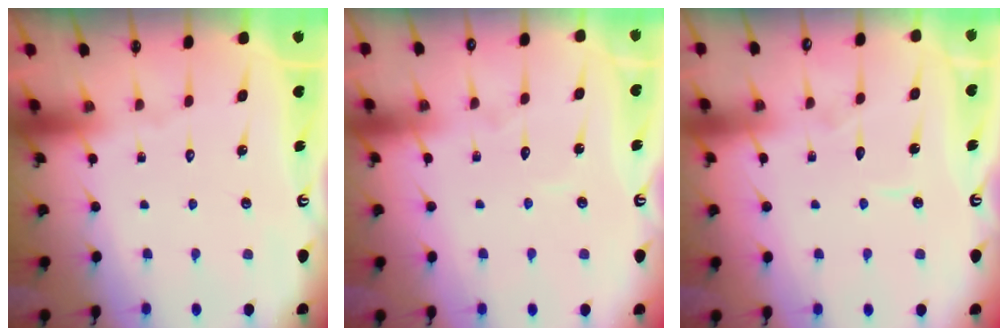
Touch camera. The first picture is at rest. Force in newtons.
{"total": 2.9, "press": 2.9, "slide": 0.3}
{"total": 2.9, "press": 2.9, "slide": 0.2}